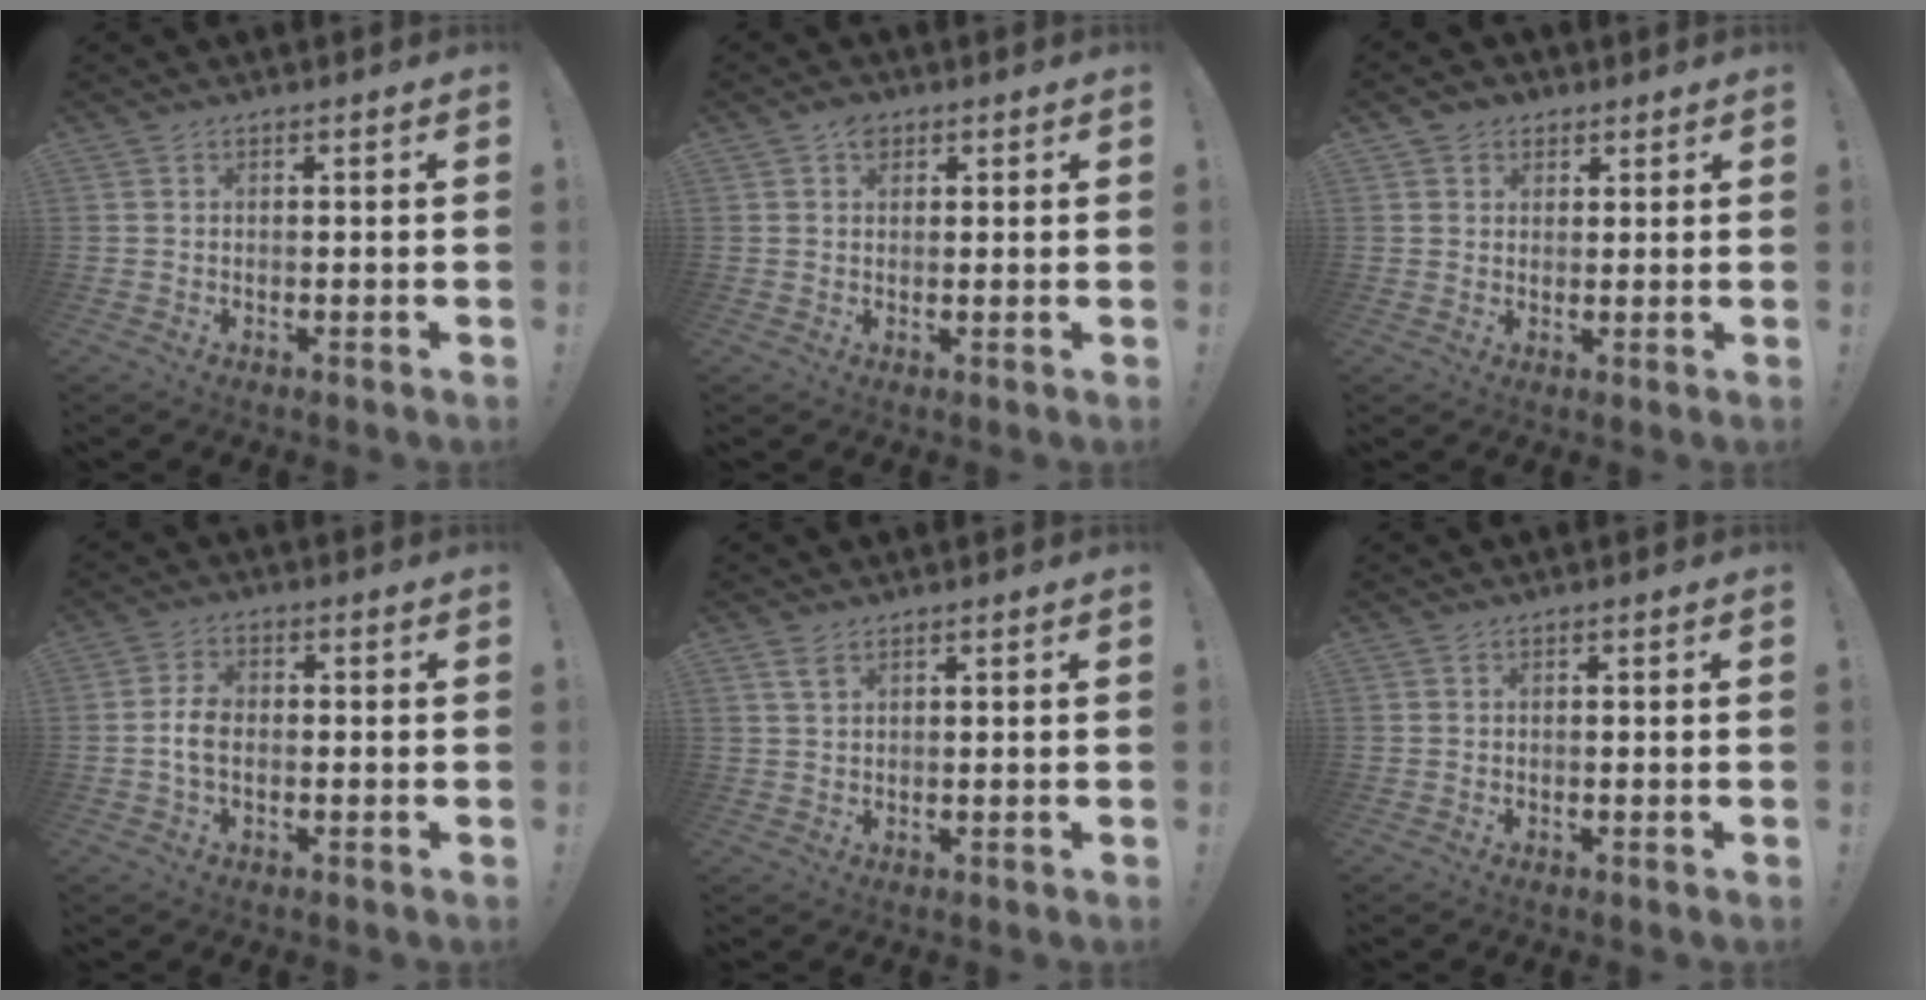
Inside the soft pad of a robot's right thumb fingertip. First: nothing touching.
{"total": 3.3, "force": [1.5, 2.4, 1.7], "torque": [-0.017, -0.004, 0.025]}
{"total": 3.8, "force": [1.8, 3.3, 0.7], "torque": [-0.003, -0.006, 0.031]}
{"total": 5.5, "force": [-0.8, 3.3, 4.4], "torque": [-0.078, 0.006, -0.015]}
{"total": 2.8, "force": [1.7, 1.2, 1.9], "torque": [-0.034, -0.005, 0.031]}
{"total": 0.0}